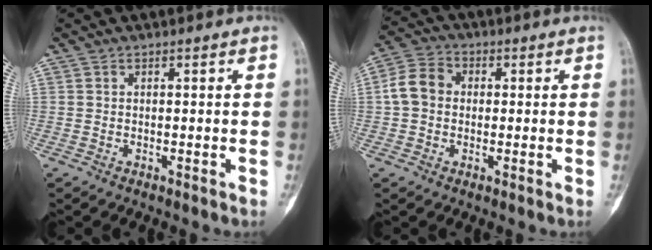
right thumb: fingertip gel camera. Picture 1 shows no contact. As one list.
[{"total": 6.8, "force": [0.1, 5.6, 3.9], "torque": [-0.065, 0.020, -0.008]}]